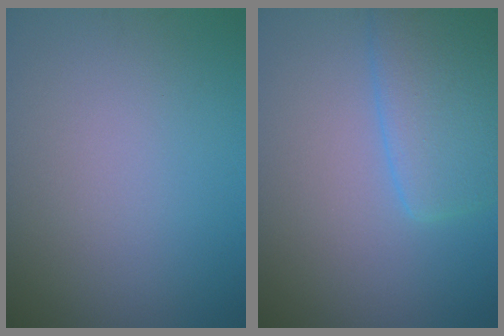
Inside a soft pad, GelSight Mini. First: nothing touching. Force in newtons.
{"total": 5.1, "press": 5.1, "slide": 0.2}